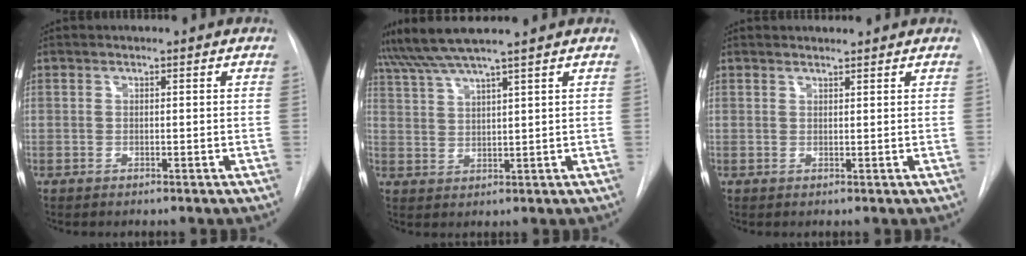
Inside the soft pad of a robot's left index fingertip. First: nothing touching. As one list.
[{"total": 6.0, "force": [5.2, -1.2, 2.7], "torque": [-0.060, 0.016, 0.102]}, {"total": 1.8, "force": [1.8, 0.3, 0.3], "torque": [-0.009, 0.010, 0.024]}]